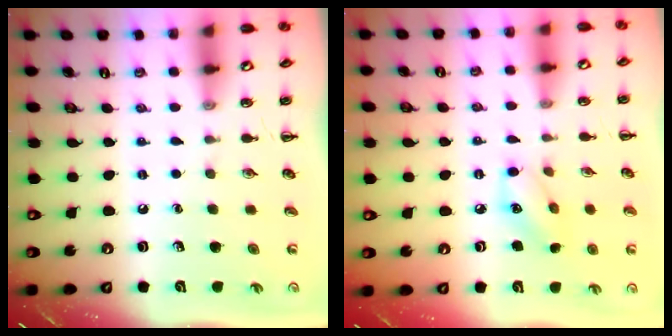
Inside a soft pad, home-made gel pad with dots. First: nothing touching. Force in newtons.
{"total": 7.3, "press": 7.3, "slide": 0.6}